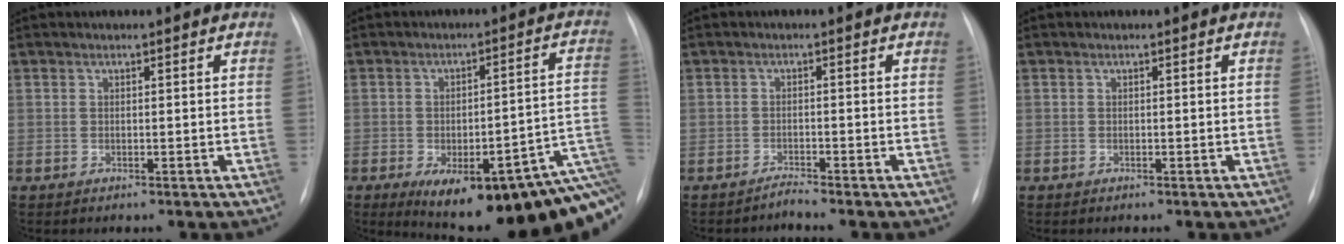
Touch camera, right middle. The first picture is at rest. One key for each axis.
{"total": 23.1, "fx": -10.6, "fy": 6.5, "fz": 19.5, "tx": -0.178, "ty": 0.016, "tz": -0.131}
{"total": 1.5, "fx": -1.5, "fy": -0.3, "fz": 0.0, "tx": 0.002, "ty": -0.006, "tz": -0.023}
{"total": 0.0}